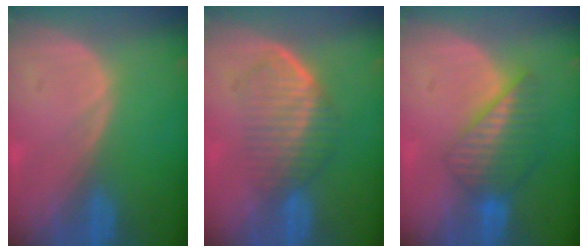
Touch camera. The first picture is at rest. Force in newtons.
{"total": 6.9, "press": 6.1, "slide": 3.3}
{"total": 6.6, "press": 6.0, "slide": 2.6}